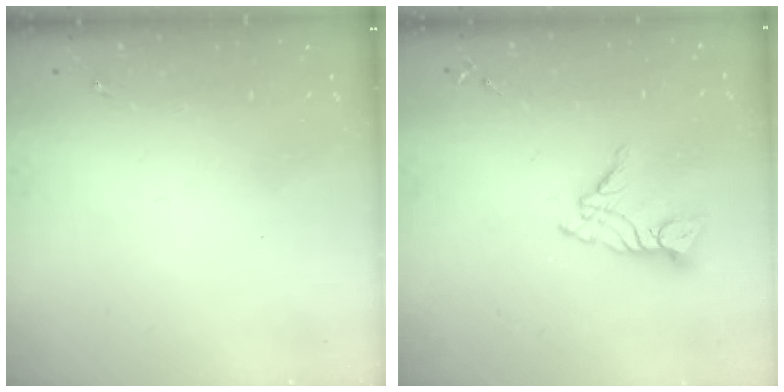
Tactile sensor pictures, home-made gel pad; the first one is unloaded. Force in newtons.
{"total": 10.7, "press": 10.6, "slide": 0.9}